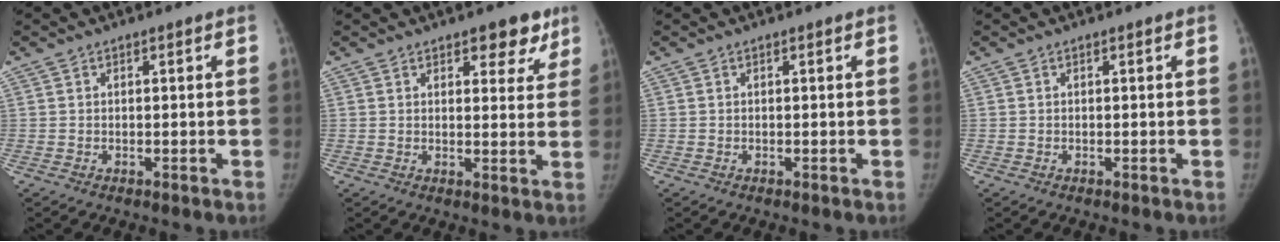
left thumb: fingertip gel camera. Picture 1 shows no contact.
{"total": 6.1, "force": [3.9, 3.1, 3.4], "torque": [-0.005, -0.018, 0.047]}
{"total": 0.0}
{"total": 0.0}